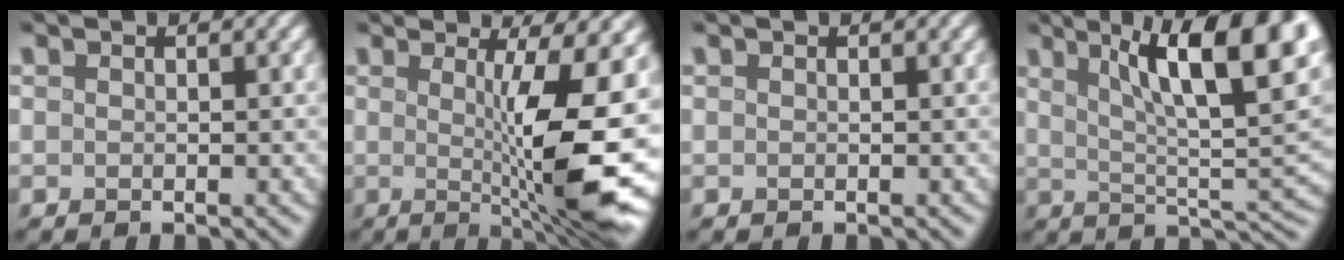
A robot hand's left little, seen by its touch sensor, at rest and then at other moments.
{"total": 11.4, "force": [-0.3, 1.9, 11.2], "torque": [-0.159, -0.005, 0.001]}
{"total": 0.0}
{"total": 13.5, "force": [5.8, 3.9, 11.5], "torque": [-0.145, 0.013, 0.090]}